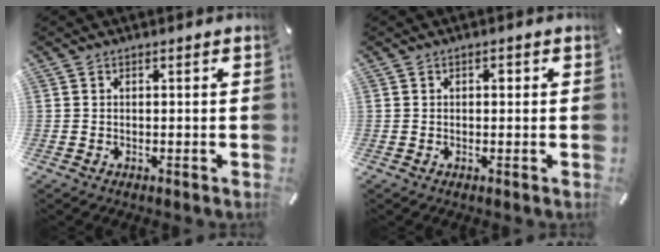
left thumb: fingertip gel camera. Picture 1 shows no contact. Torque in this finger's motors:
{"motor_torque": [0.04, 0.30, 0.04, -0.13, 0.03]}